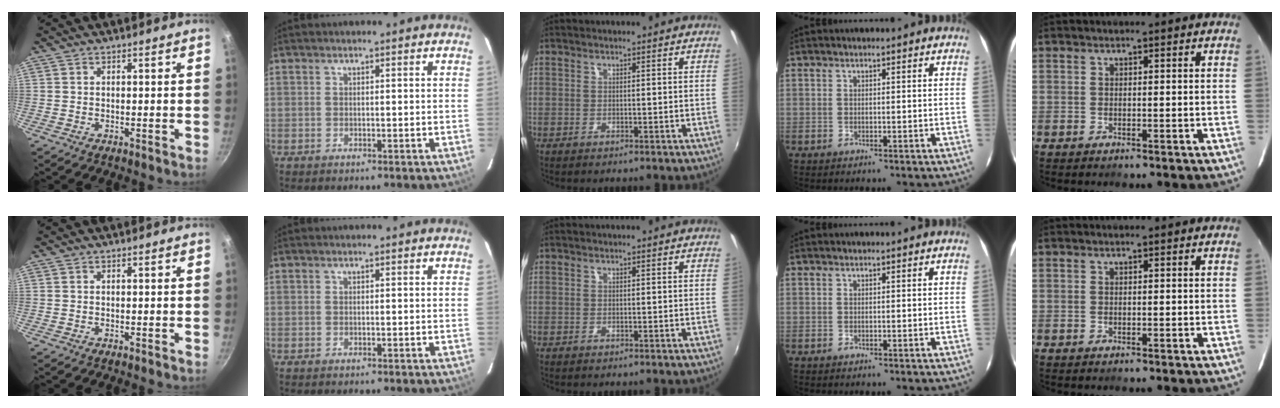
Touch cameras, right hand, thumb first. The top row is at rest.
{}